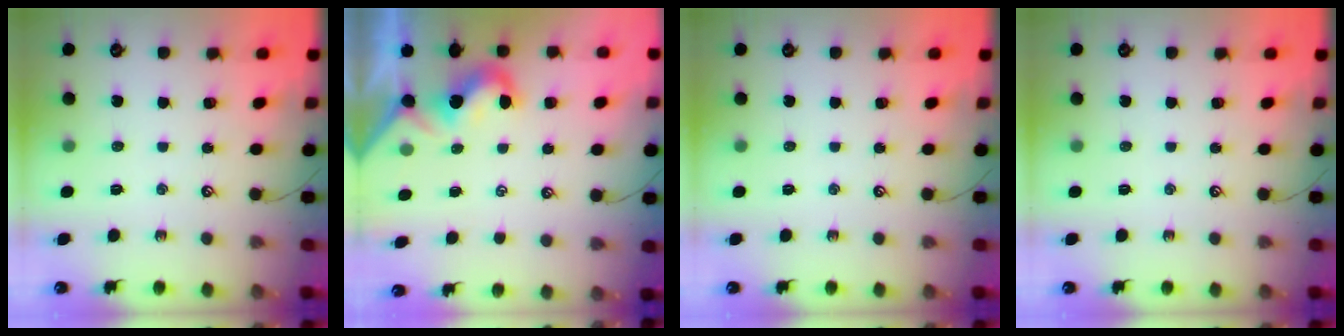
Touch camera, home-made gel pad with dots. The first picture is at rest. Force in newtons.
{"total": 1.9, "press": 1.8, "slide": 0.6}
{"total": 0.0}
{"total": 0.0}